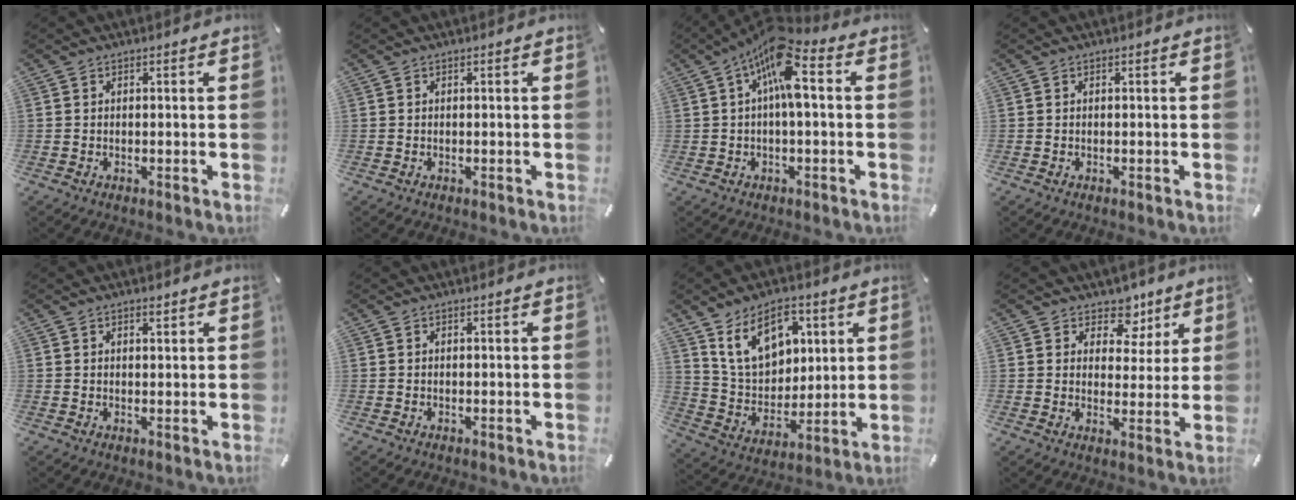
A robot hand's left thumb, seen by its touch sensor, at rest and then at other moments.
{"total": 0.0}
{"total": 12.2, "force": [2.6, 4.7, 10.9], "torque": [-0.181, -0.012, 0.043]}
{"total": 0.0}
{"total": 1.2, "force": [0.7, 0.6, 0.7], "torque": [-0.015, 0.002, 0.013]}
{"total": 0.0}
{"total": 14.5, "force": [7.4, 9.9, 7.6], "torque": [-0.146, -0.022, 0.140]}
{"total": 7.8, "force": [4.6, 5.8, 2.5], "torque": [-0.028, -0.034, 0.077]}